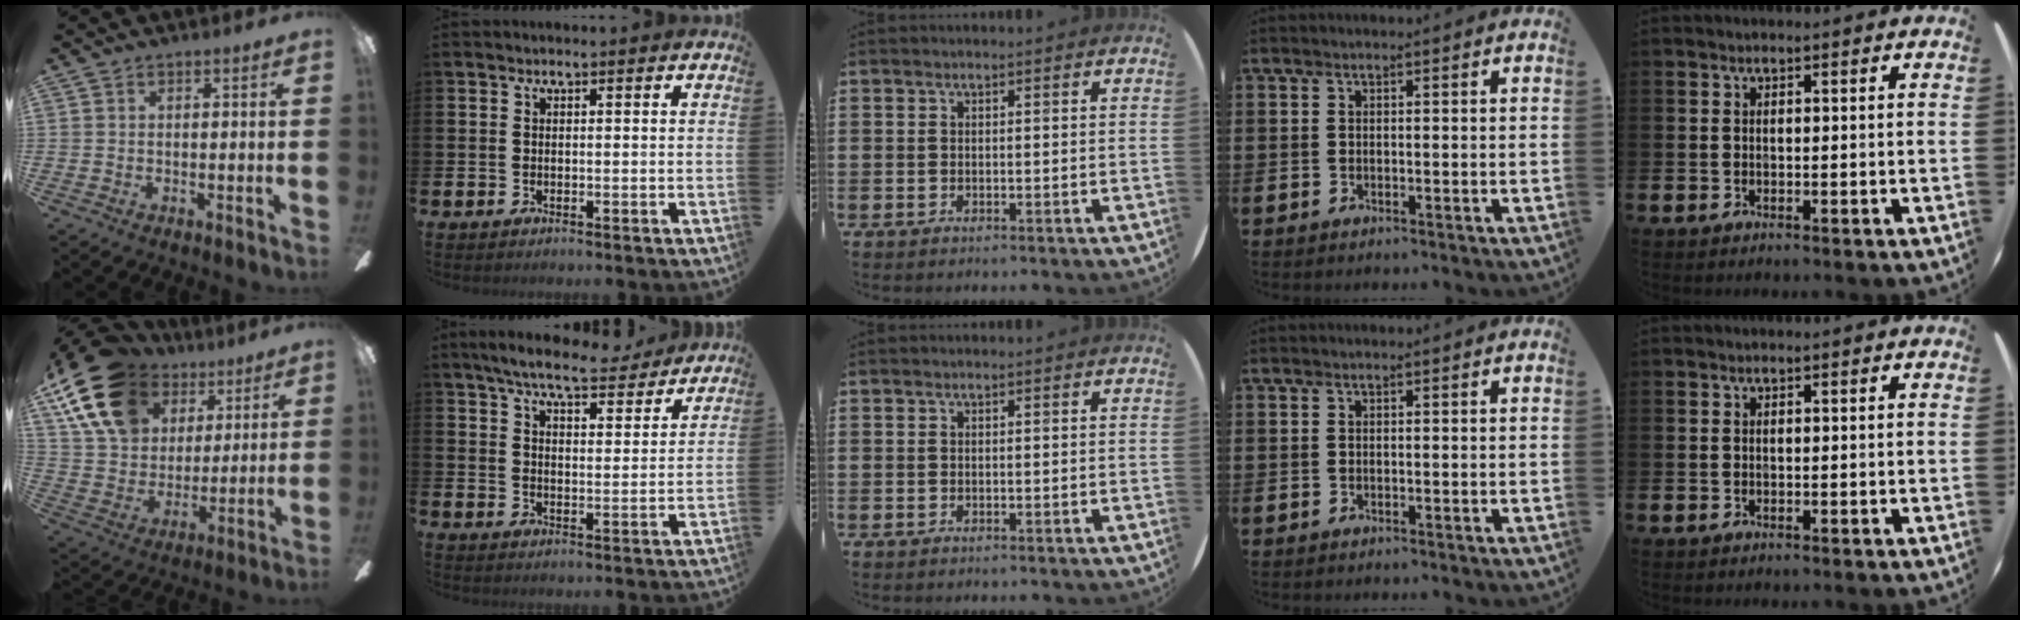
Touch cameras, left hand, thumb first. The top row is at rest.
{"thumb": {"total": 20.4, "force": [10.6, 14.0, 10.3], "torque": [-0.201, -0.036, 0.201]}, "index": {"total": 7.6, "force": [7.1, 1.2, 2.5], "torque": [-0.059, -0.040, 0.122]}}